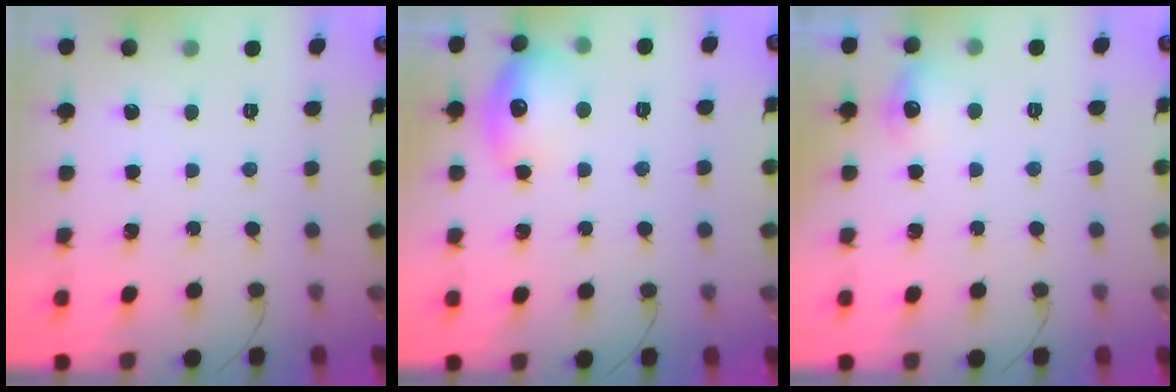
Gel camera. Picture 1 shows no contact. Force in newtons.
{"total": 12.8, "press": 12.8, "slide": 0.9}
{"total": 6.4, "press": 6.2, "slide": 1.7}